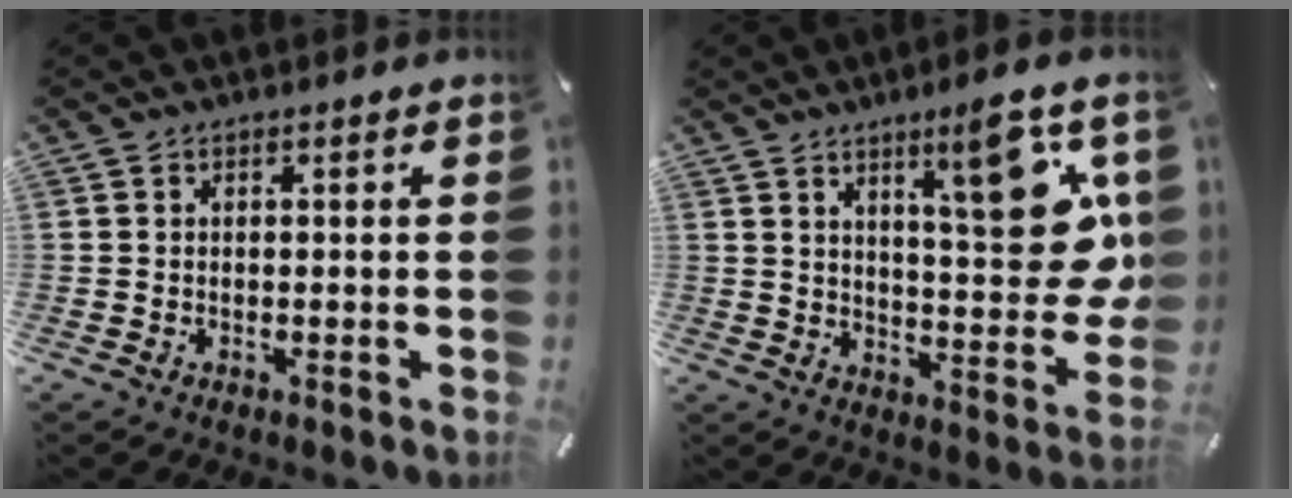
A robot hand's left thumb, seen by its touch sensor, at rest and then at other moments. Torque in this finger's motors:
{"motor_torque": [2.44, 2.57, 1.18, -1.22, 0.13]}